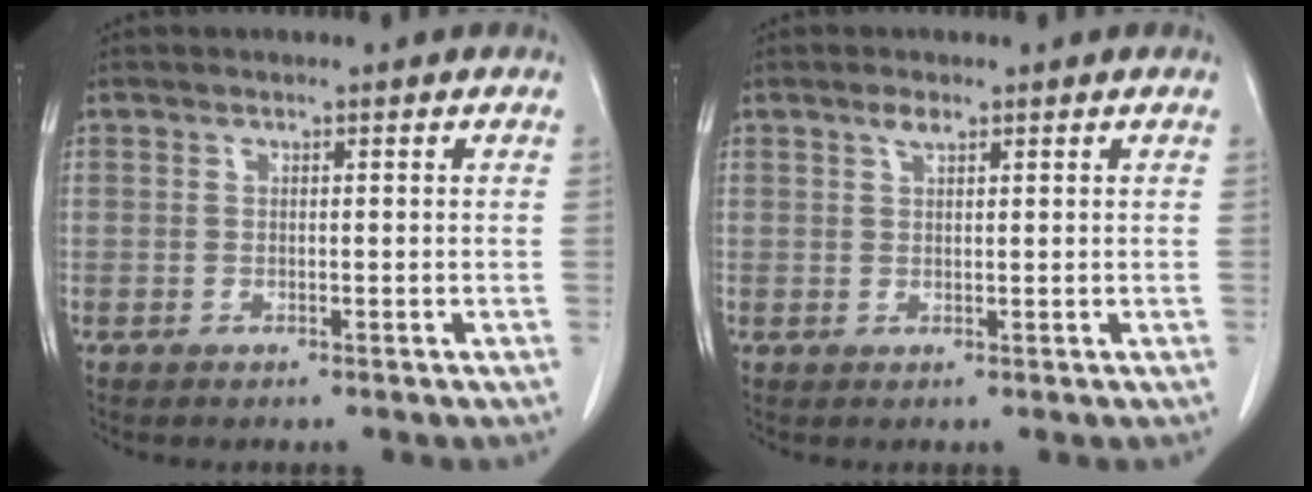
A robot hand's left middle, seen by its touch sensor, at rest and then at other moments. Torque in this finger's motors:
{"motor_torque": [0.61, -0.41, 0.03, 0.02]}